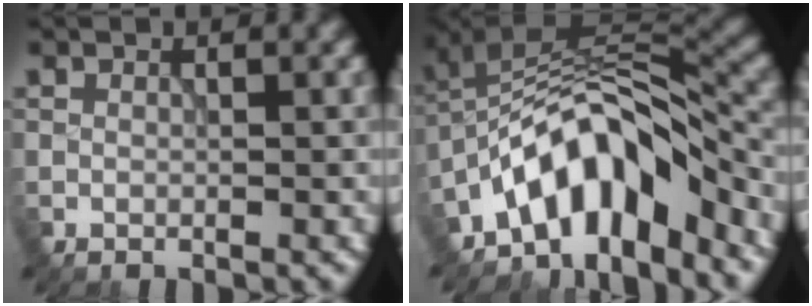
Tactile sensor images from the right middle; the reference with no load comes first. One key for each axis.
{"total": 9.9, "fx": -6.0, "fy": 4.0, "fz": 6.8, "tx": -0.100, "ty": 0.017, "tz": -0.115}